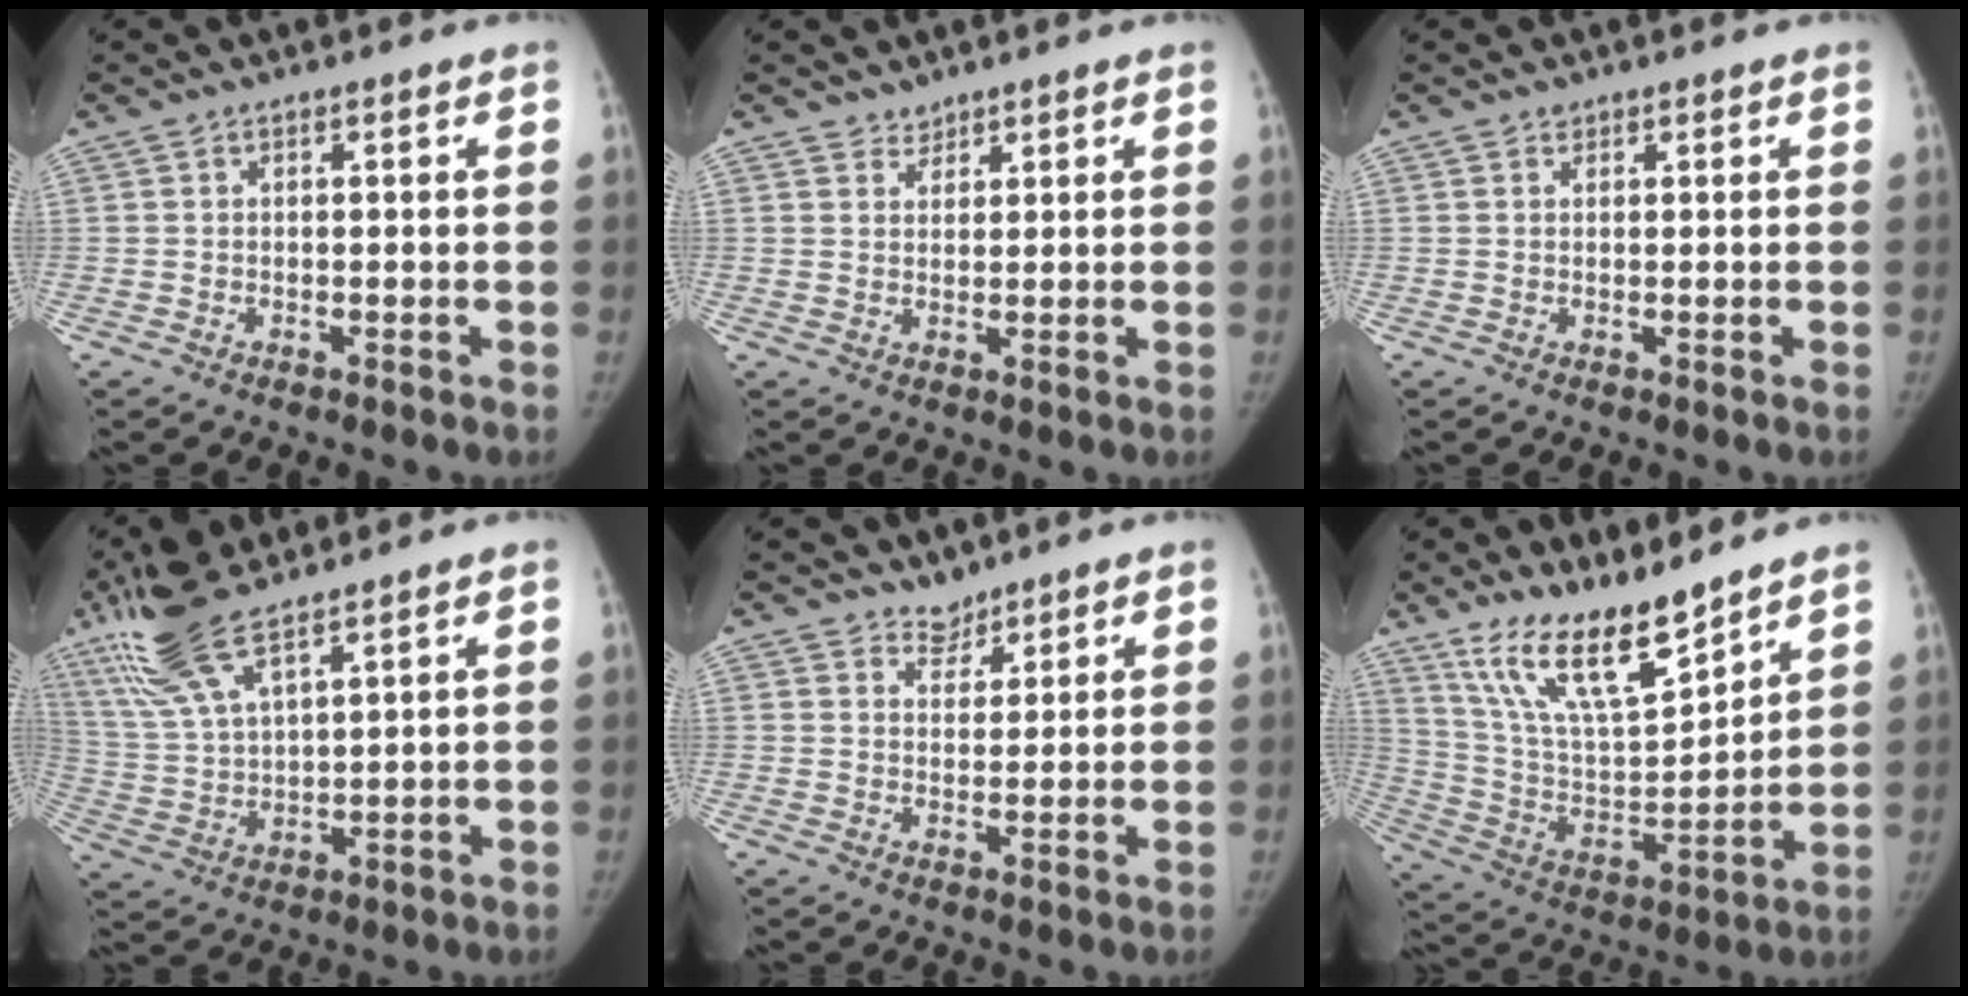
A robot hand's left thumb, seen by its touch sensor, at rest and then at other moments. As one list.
[{"total": 2.3, "force": [2.0, 1.2, -0.2], "torque": [0.022, -0.015, 0.028]}, {"total": 0.8, "force": [0.6, 0.5, 0.0], "torque": [0.007, -0.004, 0.007]}, {"total": 14.0, "force": [9.9, 3.9, 9.1], "torque": [-0.190, -0.027, 0.204]}, {"total": 3.3, "force": [2.8, 1.7, 0.0], "torque": [0.022, -0.021, 0.043]}, {"total": 17.3, "force": [13.2, 4.8, 10.0], "torque": [-0.151, -0.072, 0.255]}]